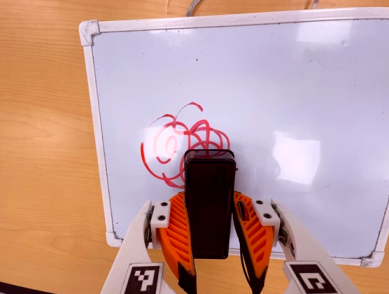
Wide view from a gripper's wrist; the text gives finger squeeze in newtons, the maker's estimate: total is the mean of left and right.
{"total": 4.4, "left": 2.8, "right": 6.0}